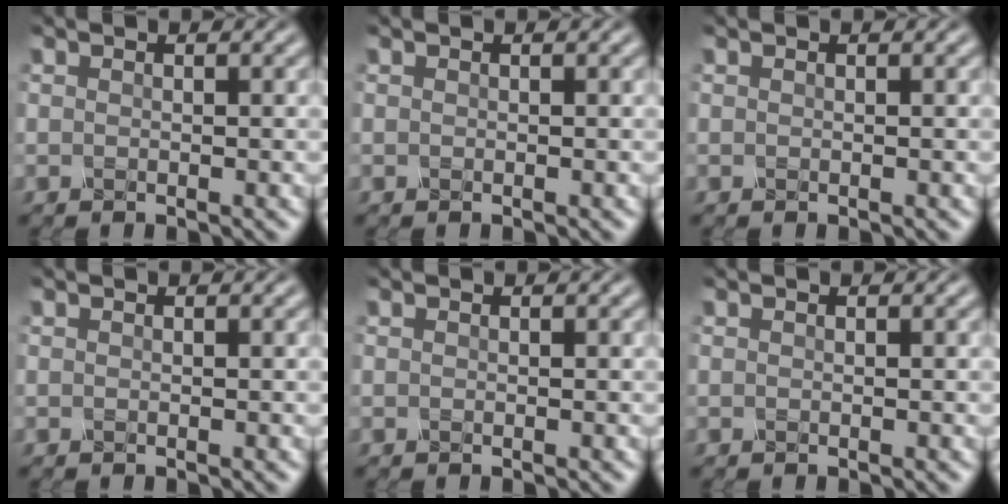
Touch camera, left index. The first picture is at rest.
{"total": 0.0}
{"total": 0.0}
{"total": 0.0}
{"total": 0.0}
{"total": 0.0}